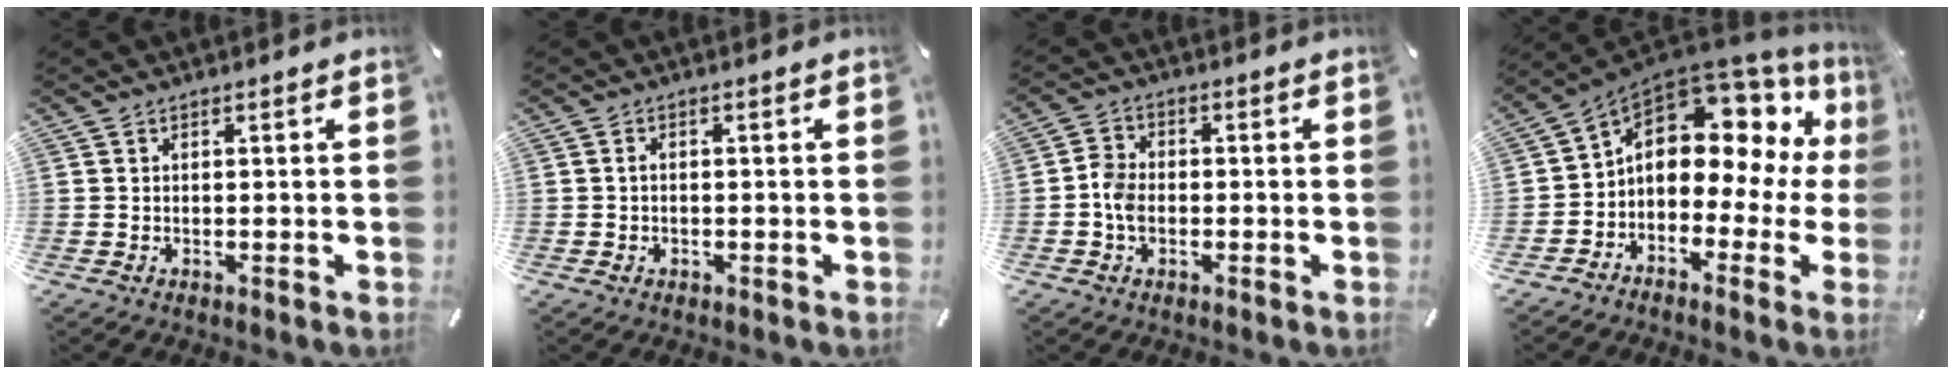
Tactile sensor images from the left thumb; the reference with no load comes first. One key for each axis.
{"total": 1.4, "fx": -0.3, "fy": 1.0, "fz": 0.9, "tx": -0.019, "ty": 0.004, "tz": -0.008}
{"total": 4.5, "fx": -1.1, "fy": 3.3, "fz": 2.8, "tx": -0.054, "ty": 0.010, "tz": -0.020}
{"total": 12.4, "fx": 4.5, "fy": 8.5, "fz": 7.9, "tx": -0.124, "ty": -0.044, "tz": 0.069}